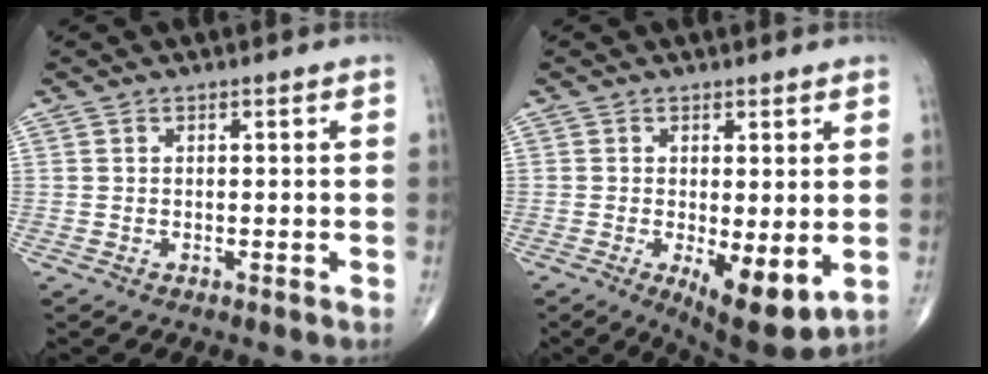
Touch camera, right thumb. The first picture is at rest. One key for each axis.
{"total": 8.9, "fx": -1.6, "fy": 3.2, "fz": 8.1, "tx": -0.118, "ty": -0.026, "tz": -0.017}